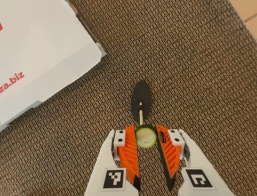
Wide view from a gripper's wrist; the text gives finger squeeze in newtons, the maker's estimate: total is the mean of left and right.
{"total": 6.9, "left": 7.0, "right": 6.8}